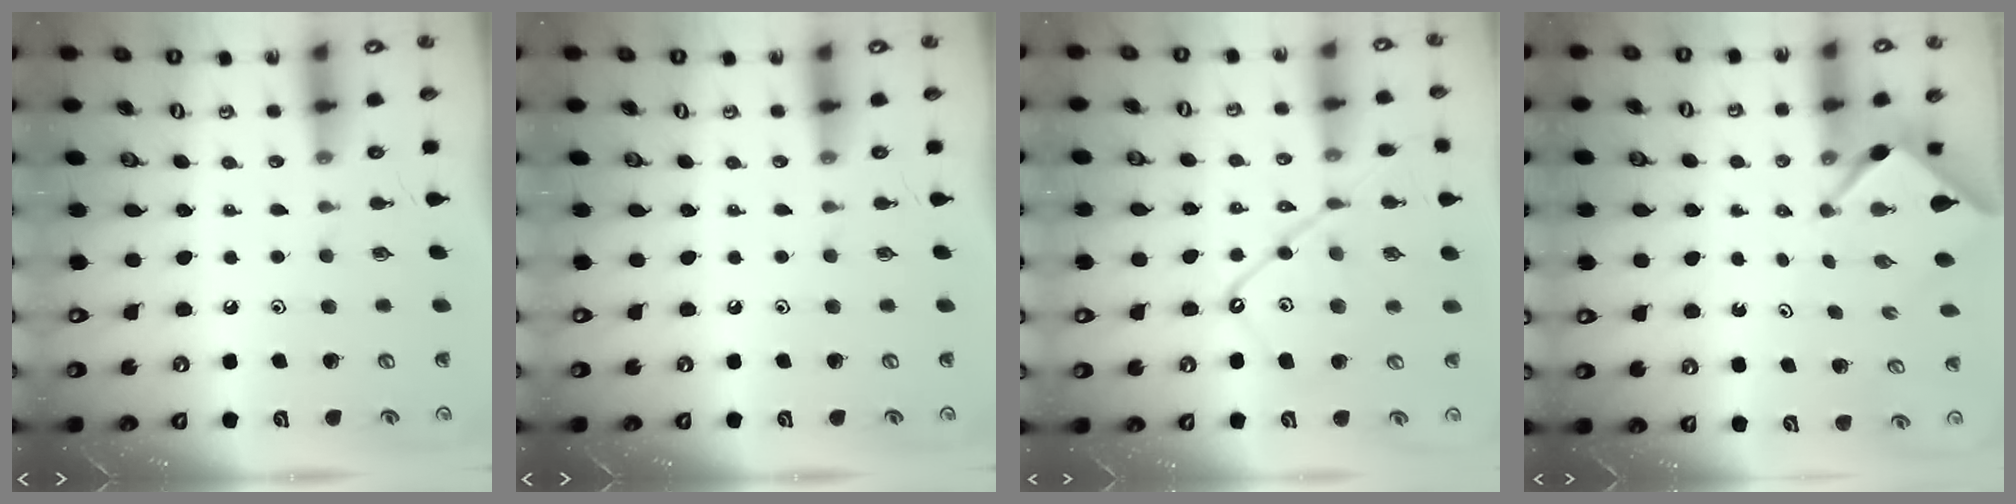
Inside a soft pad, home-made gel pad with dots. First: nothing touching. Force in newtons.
{"total": 0.0}
{"total": 14.6, "press": 14.5, "slide": 1.4}
{"total": 2.4, "press": 2.4, "slide": 0.2}